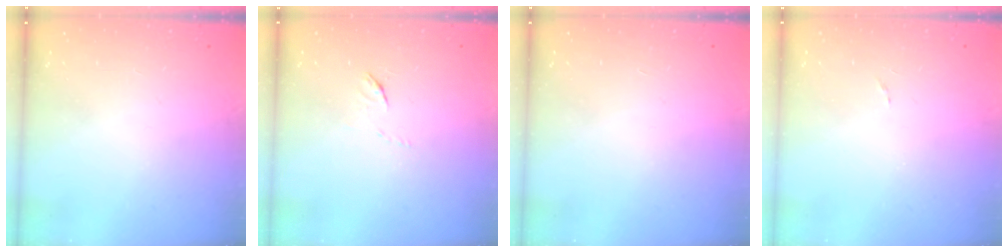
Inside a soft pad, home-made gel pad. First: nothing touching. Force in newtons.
{"total": 3.7, "press": 3.7, "slide": 0.4}
{"total": 1.5, "press": 1.5, "slide": 0.1}
{"total": 4.3, "press": 4.2, "slide": 0.3}